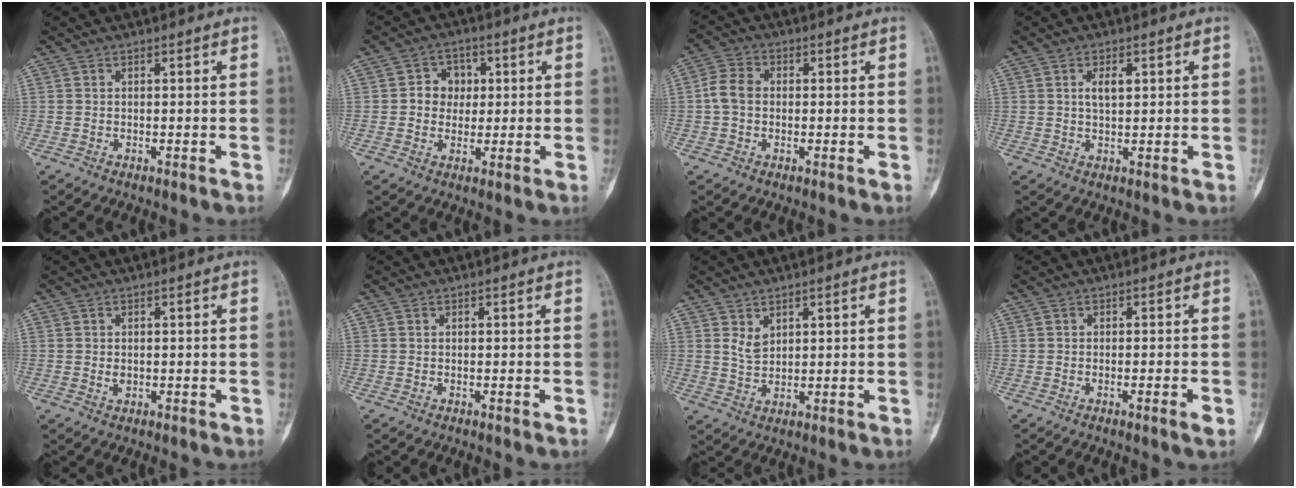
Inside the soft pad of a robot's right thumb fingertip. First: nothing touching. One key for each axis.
{"total": 5.7, "fx": 0.8, "fy": 5.0, "fz": 2.6, "tx": -0.003, "ty": 0.007, "tz": 0.007}
{"total": 5.0, "fx": -0.2, "fy": 3.9, "fz": 3.2, "tx": -0.059, "ty": 0.015, "tz": -0.011}
{"total": 3.3, "fx": 1.0, "fy": 1.6, "fz": 2.7, "tx": -0.044, "ty": -0.004, "tz": 0.018}
{"total": 1.3, "fx": 0.1, "fy": 1.0, "fz": 0.8, "tx": -0.010, "ty": 0.000, "tz": 0.004}
{"total": 0.0}
{"total": 3.1, "fx": 1.6, "fy": 1.9, "fz": 1.7, "tx": -0.021, "ty": -0.016, "tz": 0.038}
{"total": 2.2, "fx": -0.9, "fy": 0.1, "fz": 2.0, "tx": -0.038, "ty": -0.004, "tz": -0.014}